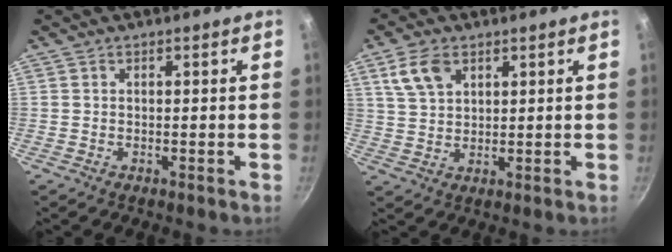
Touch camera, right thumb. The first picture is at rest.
{"total": 6.7, "force": [3.4, 4.1, 4.1], "torque": [-0.070, -0.003, 0.069]}